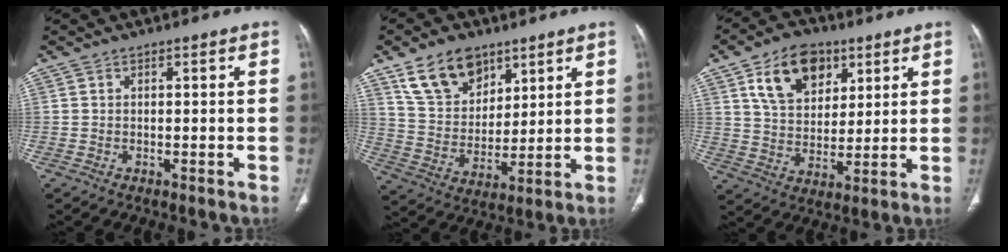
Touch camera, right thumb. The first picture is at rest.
{"total": 13.2, "force": [8.3, 8.3, 6.0], "torque": [-0.081, -0.038, 0.162]}
{"total": 13.5, "force": [6.4, 8.9, 7.9], "torque": [-0.103, -0.019, 0.118]}